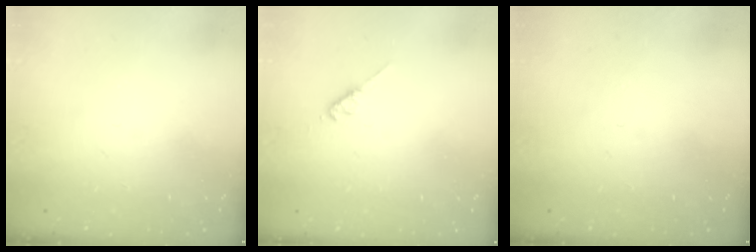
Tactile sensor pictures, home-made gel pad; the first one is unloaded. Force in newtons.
{"total": 2.8, "press": 2.8, "slide": 0.5}
{"total": 0.0}